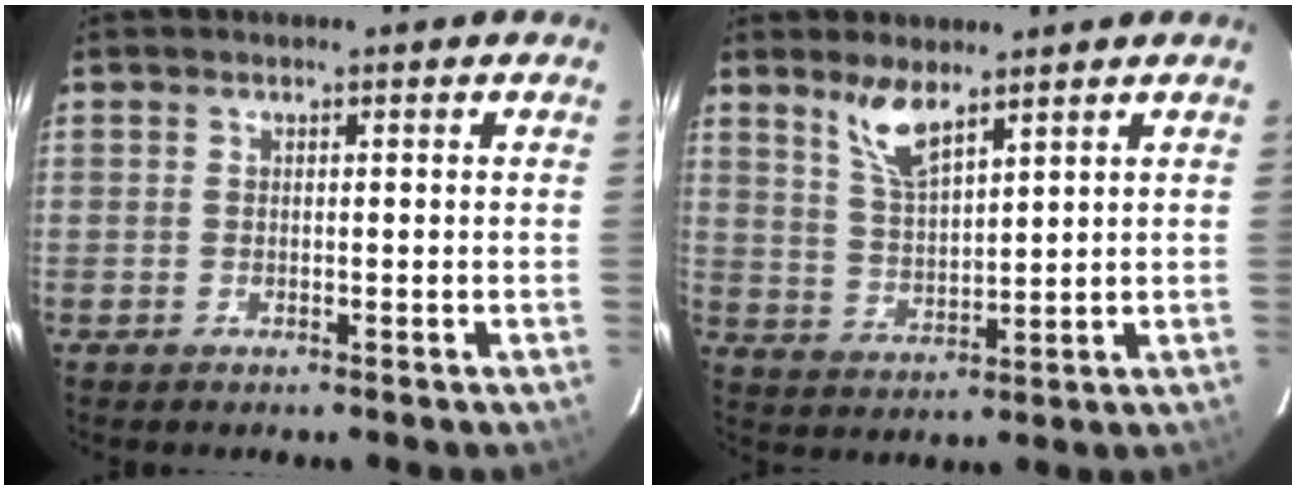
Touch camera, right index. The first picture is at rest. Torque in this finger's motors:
{"motor_torque": [0.72, 0.72, 0.10, 0.08]}